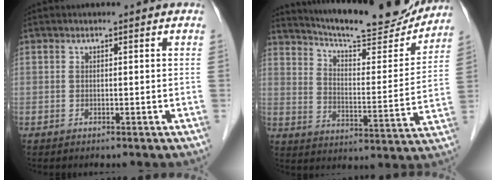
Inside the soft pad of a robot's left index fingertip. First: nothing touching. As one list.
[{"total": 19.6, "force": [18.3, 2.2, 6.7], "torque": [-0.107, -0.029, 0.255]}]